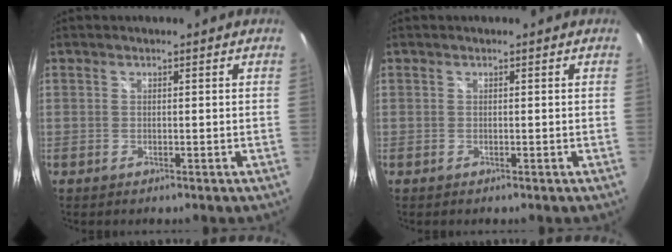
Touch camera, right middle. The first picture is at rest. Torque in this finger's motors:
{"motor_torque": [0.00, 0.01, 0.00, 0.01]}